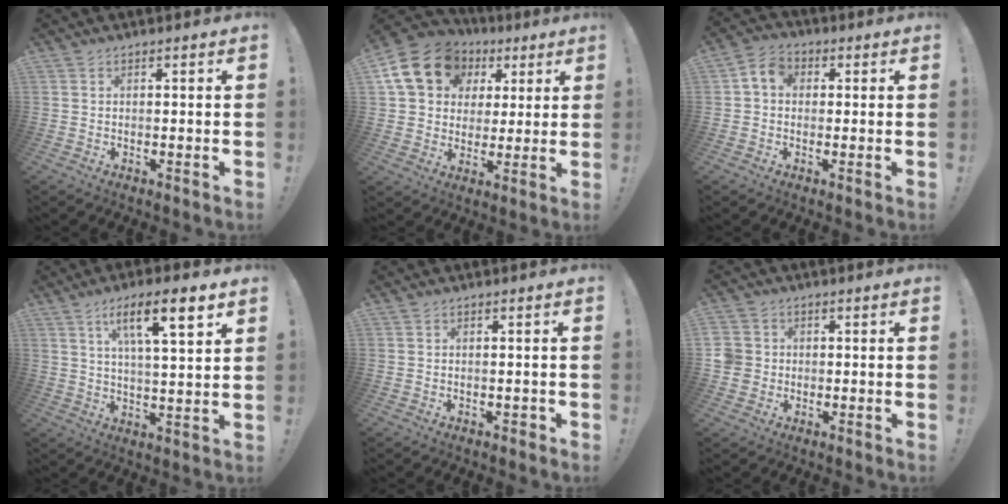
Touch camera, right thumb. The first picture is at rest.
{"total": 18.8, "force": [7.1, 14.7, 9.3], "torque": [-0.136, -0.021, 0.143]}
{"total": 5.6, "force": [0.7, 4.4, 3.5], "torque": [-0.053, 0.008, 0.014]}
{"total": 12.7, "force": [6.0, 2.8, 10.8], "torque": [-0.173, -0.014, 0.090]}
{"total": 1.2, "force": [-0.5, 0.9, 0.5], "torque": [-0.012, 0.007, -0.009]}
{"total": 5.2, "force": [-0.4, 4.9, 1.7], "torque": [-0.047, 0.010, -0.006]}